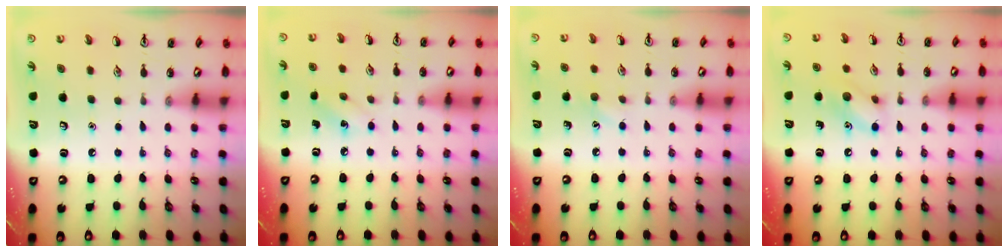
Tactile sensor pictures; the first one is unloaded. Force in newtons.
{"total": 4.0, "press": 3.8, "slide": 1.3}
{"total": 5.9, "press": 5.7, "slide": 1.7}
{"total": 8.6, "press": 8.6, "slide": 0.6}